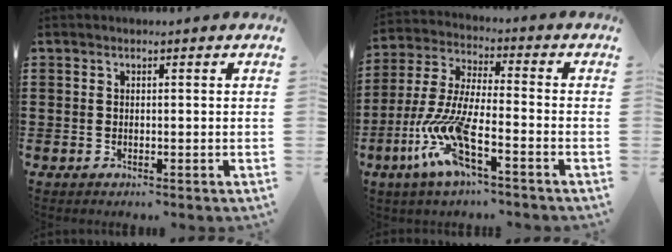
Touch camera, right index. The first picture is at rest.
{"total": 10.8, "force": [-6.4, 2.0, 8.5], "torque": [-0.216, -0.024, -0.133]}